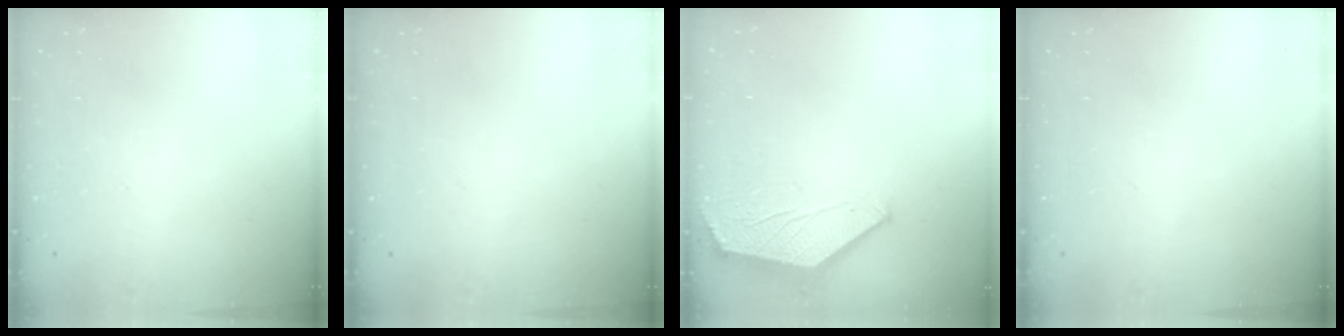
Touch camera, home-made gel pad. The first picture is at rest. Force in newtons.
{"total": 0.0}
{"total": 1.5, "press": 1.5, "slide": 0.4}
{"total": 0.0}